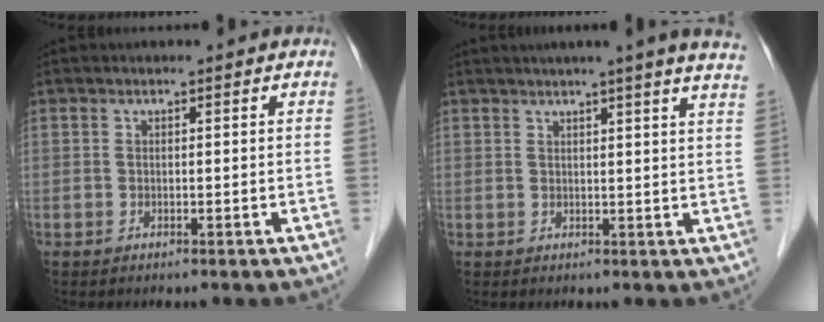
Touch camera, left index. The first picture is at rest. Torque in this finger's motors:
{"motor_torque": [0.15, -1.10, 0.38, 0.08]}